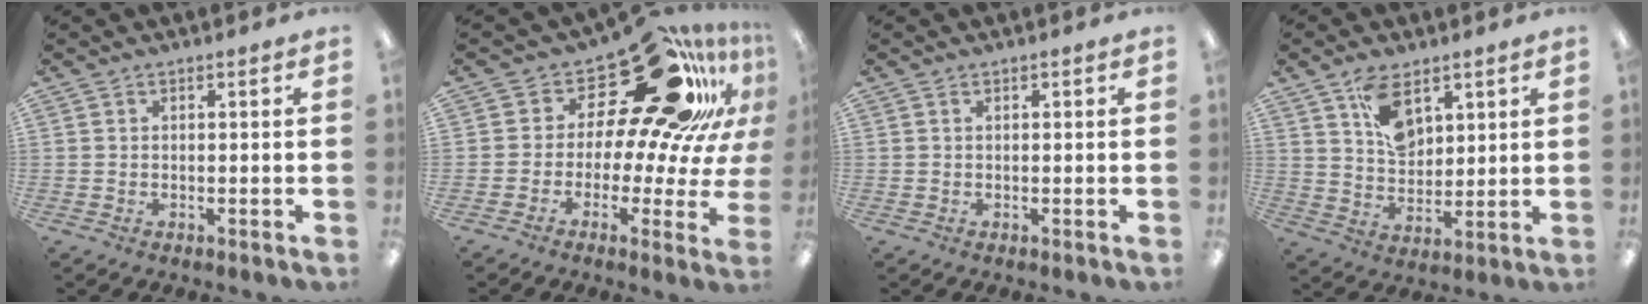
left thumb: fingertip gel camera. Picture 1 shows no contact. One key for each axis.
{"total": 24.8, "fx": 14.9, "fy": 11.0, "fz": 16.5, "tx": -0.215, "ty": -0.111, "tz": 0.252}
{"total": 0.0}
{"total": 10.1, "fx": 5.7, "fy": 6.1, "fz": 5.7, "tx": -0.088, "ty": -0.020, "tz": 0.103}